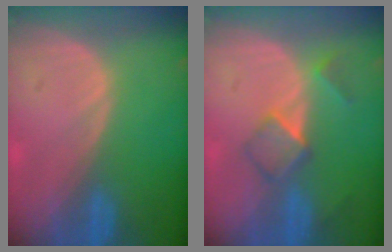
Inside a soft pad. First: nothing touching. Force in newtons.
{"total": 5.2, "press": 4.6, "slide": 2.4}